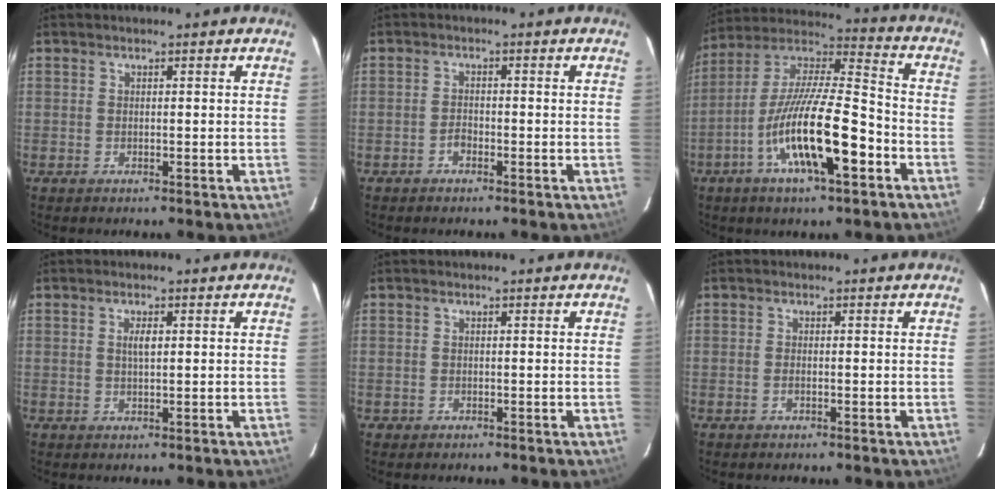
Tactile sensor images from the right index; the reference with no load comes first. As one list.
[{"total": 1.3, "force": [-1.0, 0.8, 0.5], "torque": [-0.009, 0.004, -0.017]}, {"total": 18.5, "force": [-7.4, 4.2, 16.5], "torque": [-0.302, -0.014, -0.137]}, {"total": 1.9, "force": [0.4, 0.7, 1.7], "torque": [-0.032, 0.001, 0.008]}, {"total": 1.1, "force": [-0.5, 1.1, 0.0], "torque": [-0.002, 0.002, -0.004]}, {"total": 0.7, "force": [-0.3, 0.3, 0.6], "torque": [-0.012, 0.000, -0.005]}]